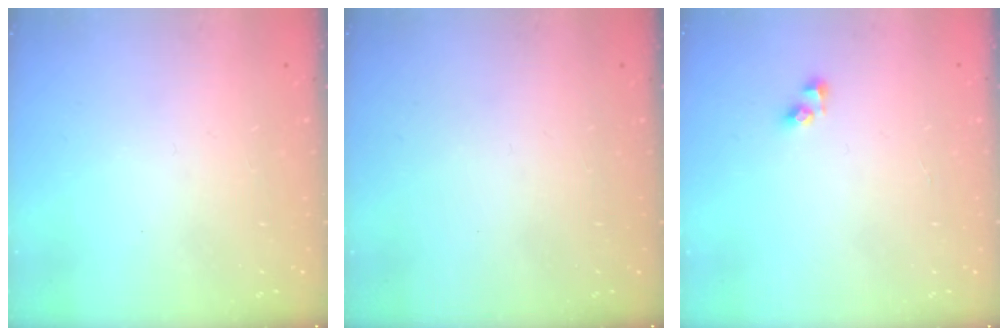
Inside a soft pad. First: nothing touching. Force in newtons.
{"total": 0.0}
{"total": 3.9, "press": 3.9, "slide": 0.3}